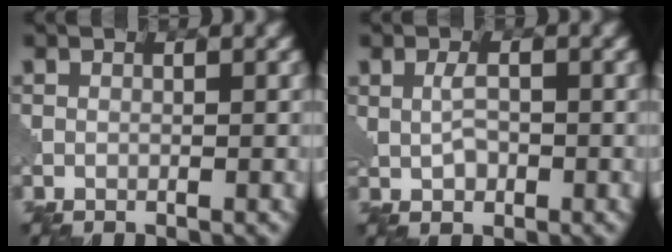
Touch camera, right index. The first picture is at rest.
{"total": 2.0, "force": [0.2, 1.3, 1.5], "torque": [-0.032, 0.001, 0.005]}